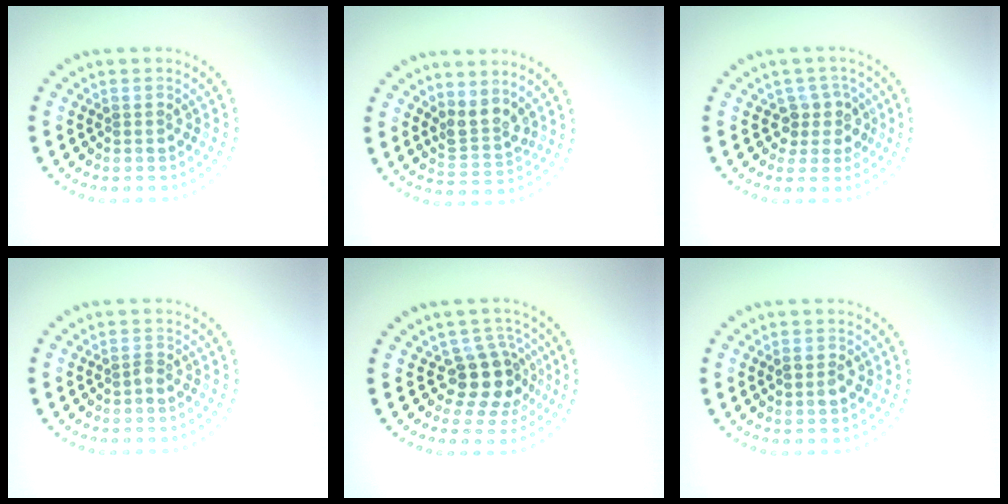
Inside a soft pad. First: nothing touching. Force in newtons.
{"total": 2.5, "press": 1.8, "slide": 1.7}
{"total": 2.4, "press": 2.0, "slide": 1.4}
{"total": 0.8, "press": 0.6, "slide": 0.5}
{"total": 3.8, "press": 2.9, "slide": 2.4}
{"total": 1.4, "press": 1.4, "slide": 0.2}